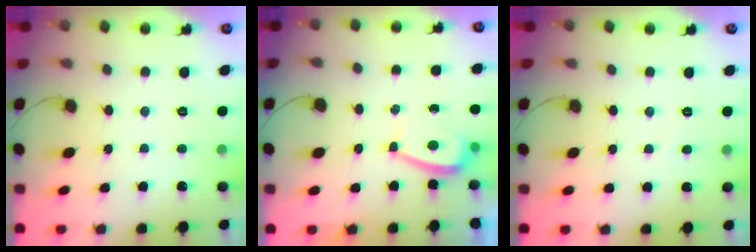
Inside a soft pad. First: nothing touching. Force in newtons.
{"total": 2.4, "press": 2.3, "slide": 0.6}
{"total": 2.7, "press": 2.7, "slide": 0.2}